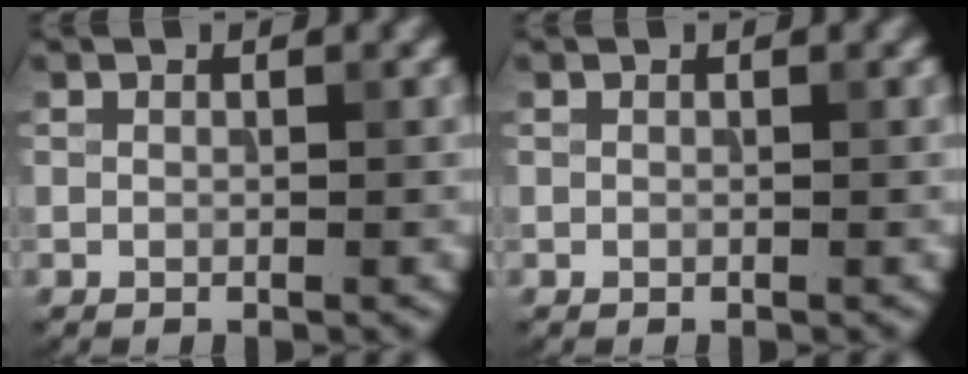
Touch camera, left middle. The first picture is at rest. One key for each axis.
{"total": 0.0}